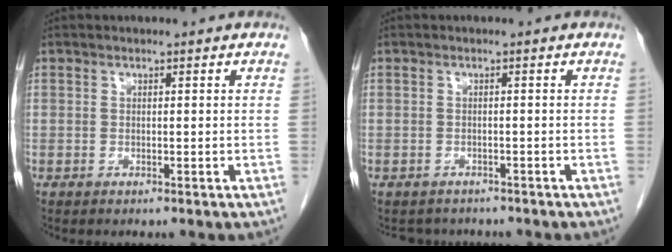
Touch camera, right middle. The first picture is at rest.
{"total": 3.1, "force": [-2.8, 1.3, -0.1], "torque": [0.001, 0.001, -0.039]}